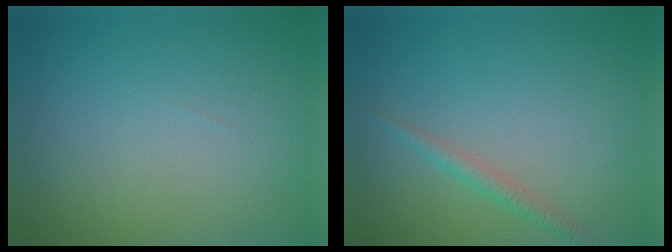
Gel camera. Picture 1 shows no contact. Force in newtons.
{"total": 1.4, "press": 1.4, "slide": 0.0}